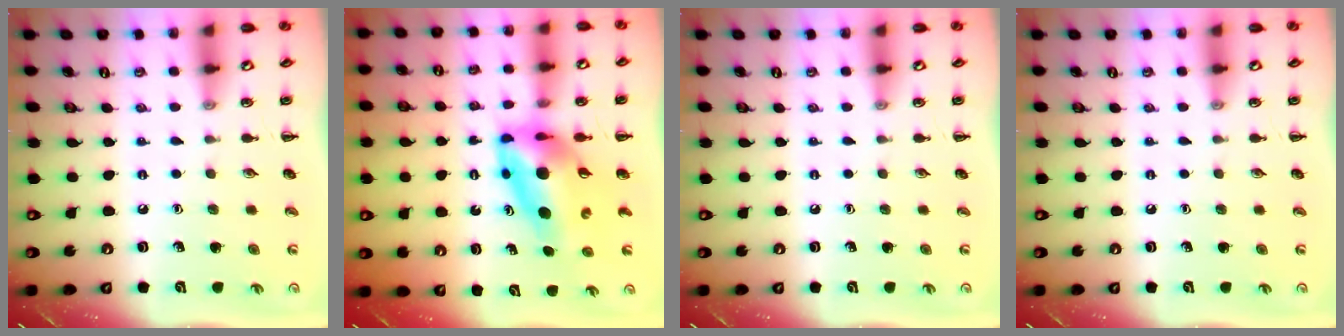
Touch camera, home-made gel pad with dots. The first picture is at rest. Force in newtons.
{"total": 10.0, "press": 9.6, "slide": 3.0}
{"total": 0.0}
{"total": 0.0}